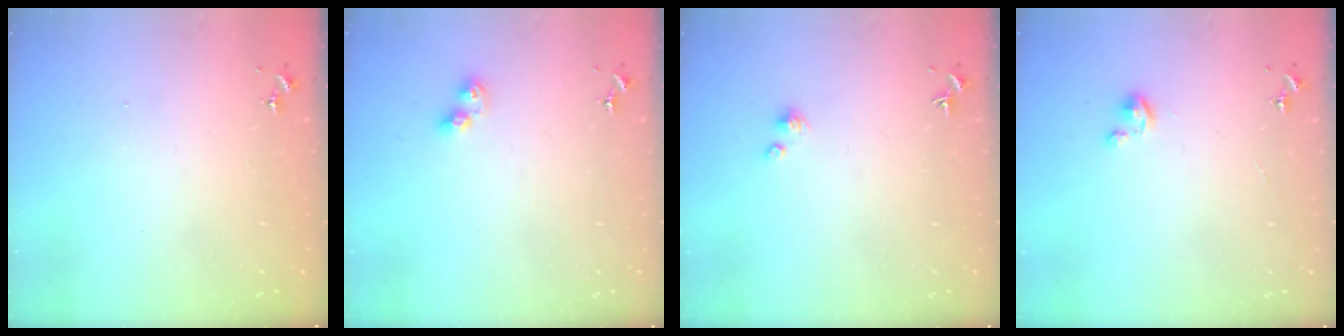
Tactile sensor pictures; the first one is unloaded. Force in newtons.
{"total": 5.4, "press": 5.4, "slide": 0.5}
{"total": 2.2, "press": 2.2, "slide": 0.2}
{"total": 2.3, "press": 2.2, "slide": 0.2}